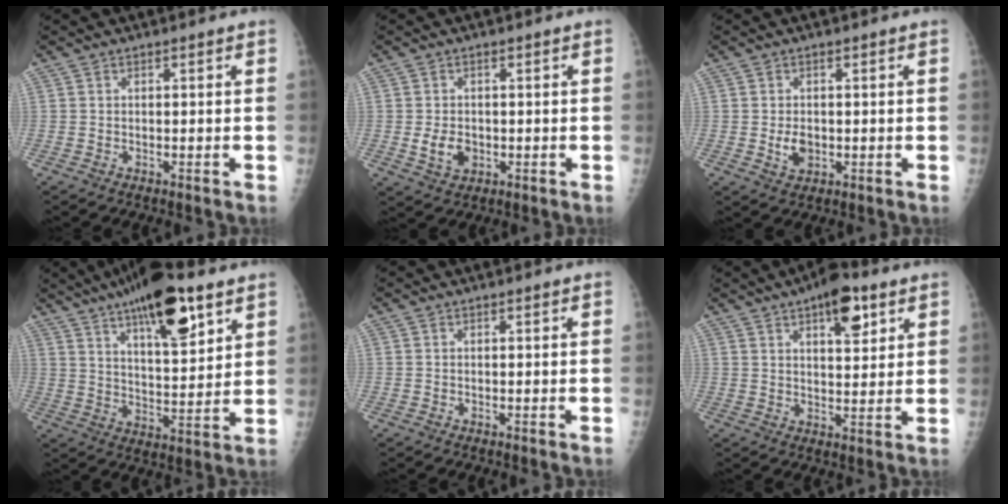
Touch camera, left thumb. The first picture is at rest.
{"total": 4.3, "force": [-0.5, 3.3, 2.7], "torque": [-0.033, -0.002, -0.001]}
{"total": 3.3, "force": [-0.3, 2.4, 2.2], "torque": [-0.029, -0.002, 0.002]}
{"total": 18.0, "force": [10.4, 5.8, 13.5], "torque": [-0.189, -0.042, 0.167]}
{"total": 0.0}
{"total": 9.3, "force": [5.0, 3.8, 6.9], "torque": [-0.080, -0.021, 0.070]}